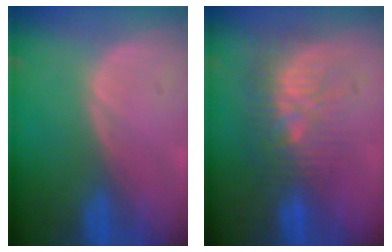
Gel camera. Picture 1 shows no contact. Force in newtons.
{"total": 10.3, "press": 8.9, "slide": 5.2}